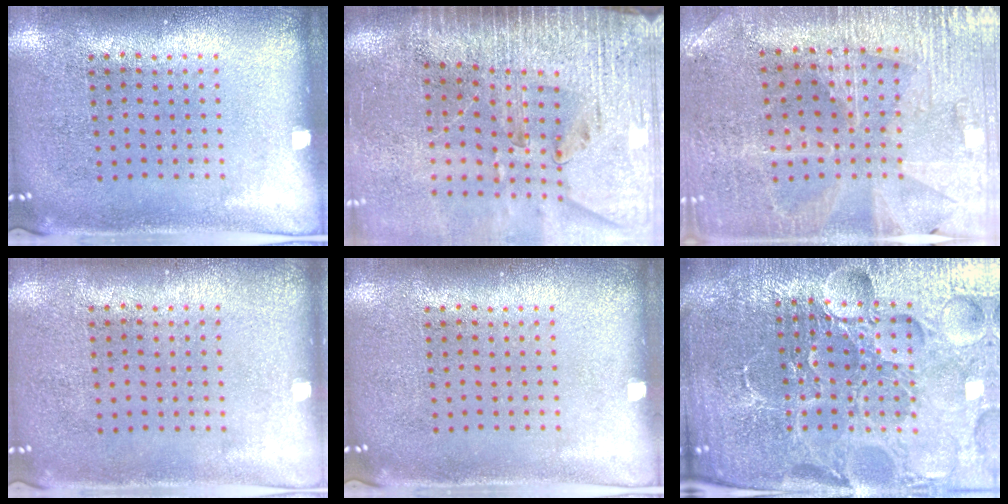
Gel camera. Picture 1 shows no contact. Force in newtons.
{"total": 3.7, "press": 3.2, "slide": 1.9}
{"total": 2.0, "press": 2.0, "slide": 0.3}
{"total": 0.0}
{"total": 0.0}
{"total": 6.8, "press": 6.0, "slide": 3.2}